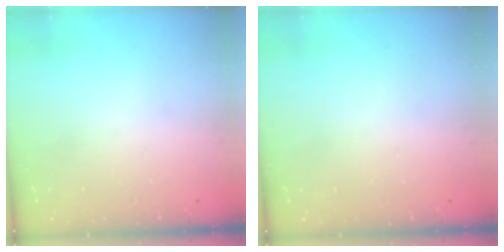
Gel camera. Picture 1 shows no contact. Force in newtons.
{"total": 0.0}